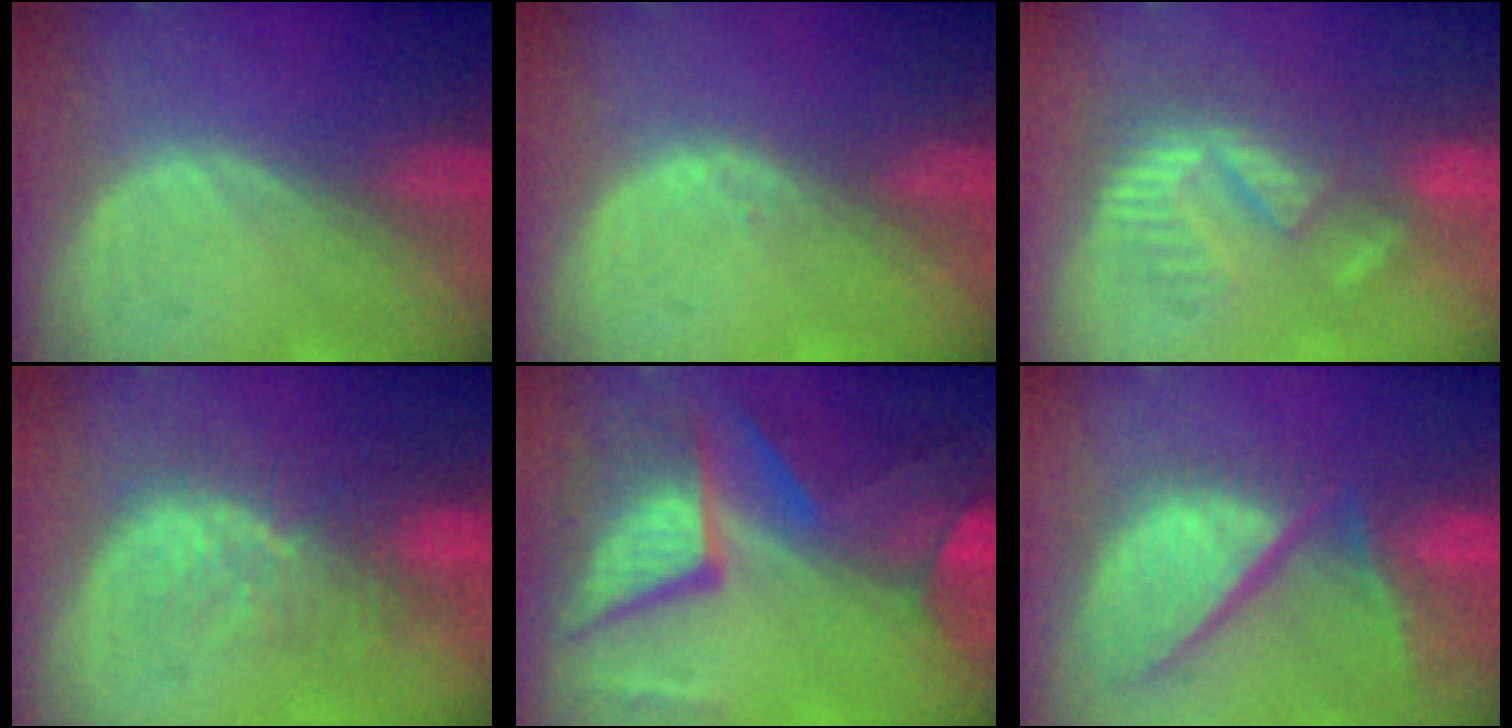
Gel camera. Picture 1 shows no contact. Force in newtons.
{"total": 1.1, "press": 0.8, "slide": 0.7}
{"total": 9.1, "press": 8.0, "slide": 4.3}
{"total": 9.7, "press": 8.5, "slide": 4.8}
{"total": 11.8, "press": 11.7, "slide": 1.3}
{"total": 12.8, "press": 10.6, "slide": 7.2}